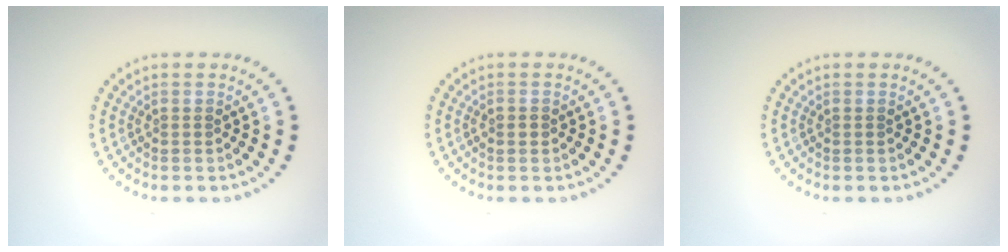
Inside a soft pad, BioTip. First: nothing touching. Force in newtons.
{"total": 1.1, "press": 1.1, "slide": 0.1}
{"total": 0.0}